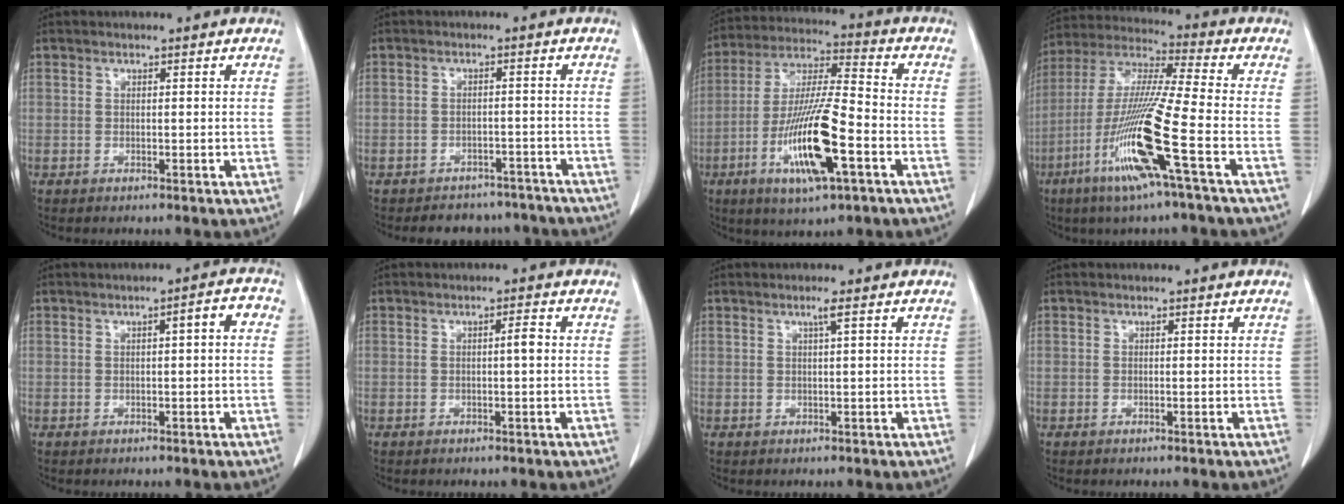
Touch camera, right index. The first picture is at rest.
{"total": 7.9, "force": [-6.8, 3.9, 0.2], "torque": [0.016, 0.013, -0.075]}
{"total": 15.8, "force": [-5.8, 2.0, 14.6], "torque": [-0.290, -0.015, -0.101]}
{"total": 16.4, "force": [-6.5, -0.9, 15.0], "torque": [-0.313, -0.023, -0.129]}
{"total": 3.1, "force": [0.3, 0.5, 3.0], "torque": [-0.038, 0.013, 0.001]}
{"total": 1.6, "force": [-0.1, 0.1, 1.6], "torque": [-0.026, 0.003, 0.000]}
{"total": 1.2, "force": [0.5, -0.3, 1.0], "torque": [-0.025, -0.001, 0.013]}
{"total": 0.0}